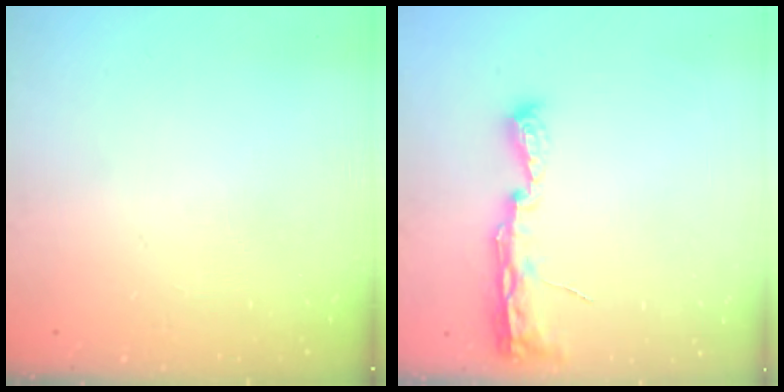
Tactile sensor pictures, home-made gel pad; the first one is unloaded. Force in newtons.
{"total": 8.2, "press": 8.2, "slide": 1.0}